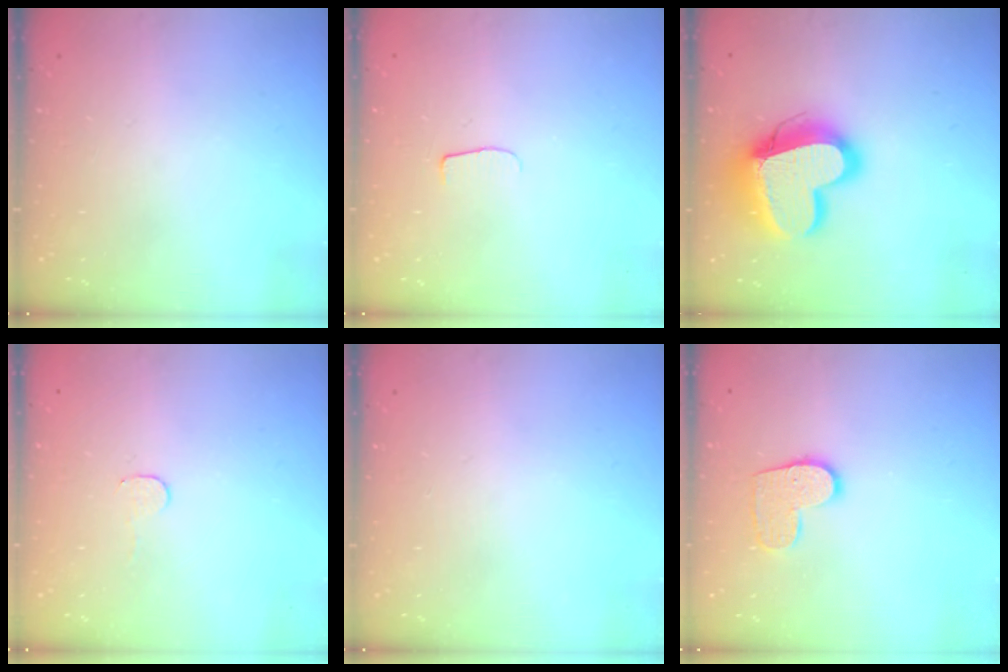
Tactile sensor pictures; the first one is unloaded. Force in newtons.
{"total": 5.3, "press": 5.3, "slide": 0.5}
{"total": 19.4, "press": 19.3, "slide": 1.7}
{"total": 2.8, "press": 2.8, "slide": 0.2}
{"total": 0.0}
{"total": 8.7, "press": 8.7, "slide": 0.4}